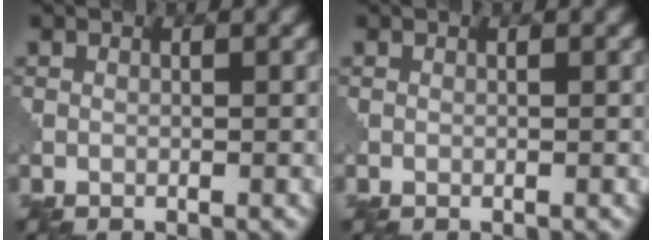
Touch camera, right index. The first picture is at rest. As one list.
[{"total": 0.0}]